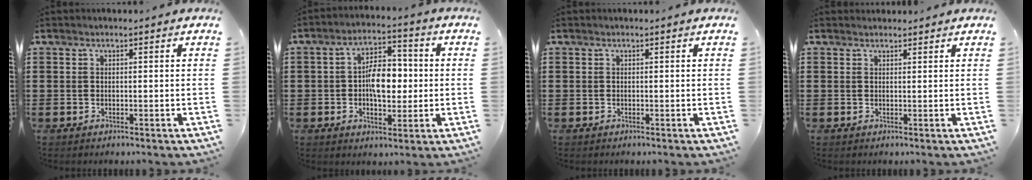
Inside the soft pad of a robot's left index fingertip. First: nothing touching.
{"total": 7.5, "force": [-0.2, 4.1, 6.3], "torque": [-0.103, 0.009, -0.010]}
{"total": 0.0}
{"total": 1.0, "force": [0.9, 0.4, 0.0], "torque": [-0.003, 0.001, 0.018]}